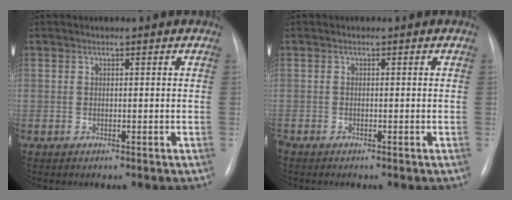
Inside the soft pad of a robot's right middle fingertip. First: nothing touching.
{"total": 0.6, "force": [-0.5, 0.2, 0.2], "torque": [-0.008, -0.001, -0.011]}